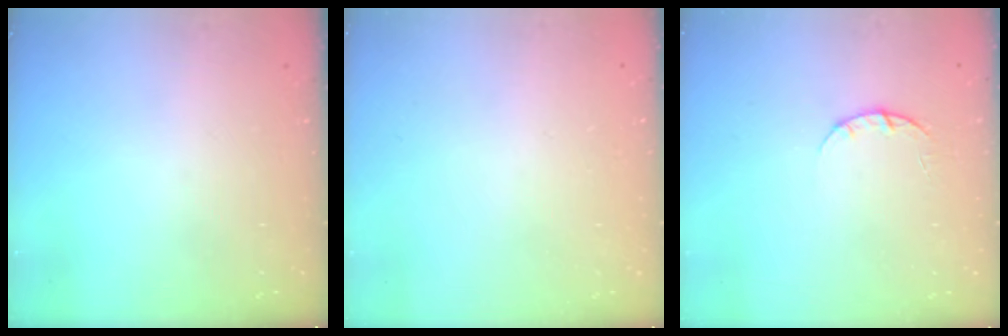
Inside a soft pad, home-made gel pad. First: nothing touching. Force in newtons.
{"total": 2.5, "press": 2.5, "slide": 0.2}
{"total": 2.3, "press": 2.3, "slide": 0.3}